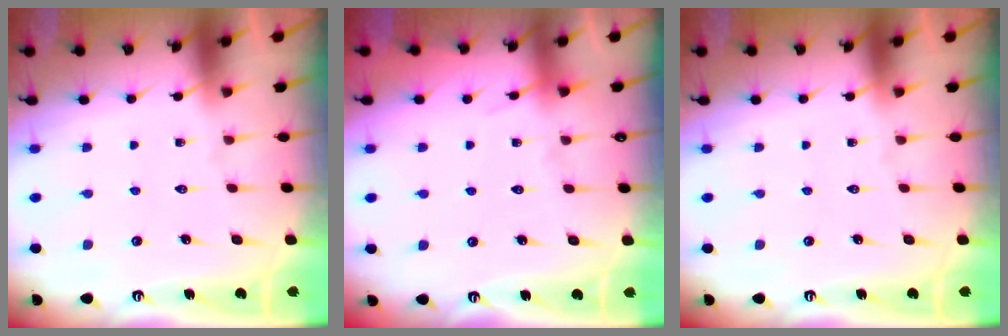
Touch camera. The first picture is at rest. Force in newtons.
{"total": 3.8, "press": 3.7, "slide": 0.5}
{"total": 0.0}